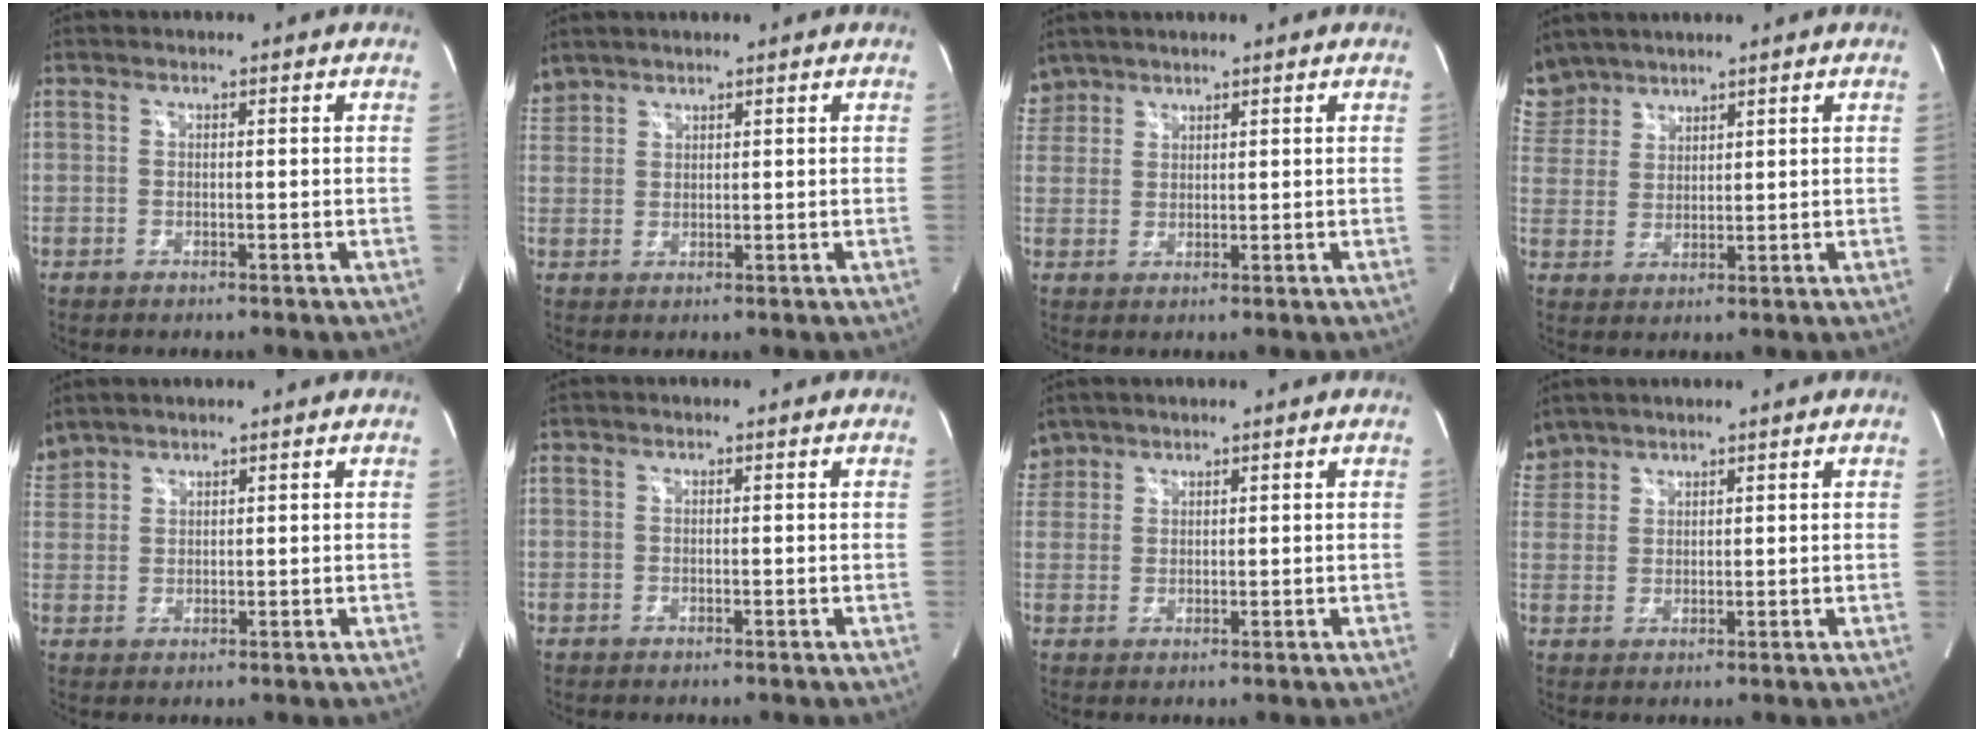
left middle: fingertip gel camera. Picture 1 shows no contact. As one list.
[{"total": 2.9, "force": [2.8, 0.9, 0.0], "torque": [-0.009, 0.019, 0.058]}, {"total": 3.9, "force": [3.3, 2.1, -0.3], "torque": [0.007, 0.013, 0.068]}, {"total": 7.0, "force": [6.3, 3.2, 0.1], "torque": [-0.010, 0.012, 0.136]}, {"total": 3.6, "force": [3.5, 1.0, 0.3], "torque": [-0.020, 0.021, 0.077]}, {"total": 0.0}, {"total": 3.4, "force": [2.9, 1.8, -0.2], "torque": [0.004, 0.012, 0.059]}, {"total": 4.1, "force": [3.8, 1.8, -0.1], "torque": [-0.002, 0.017, 0.081]}]